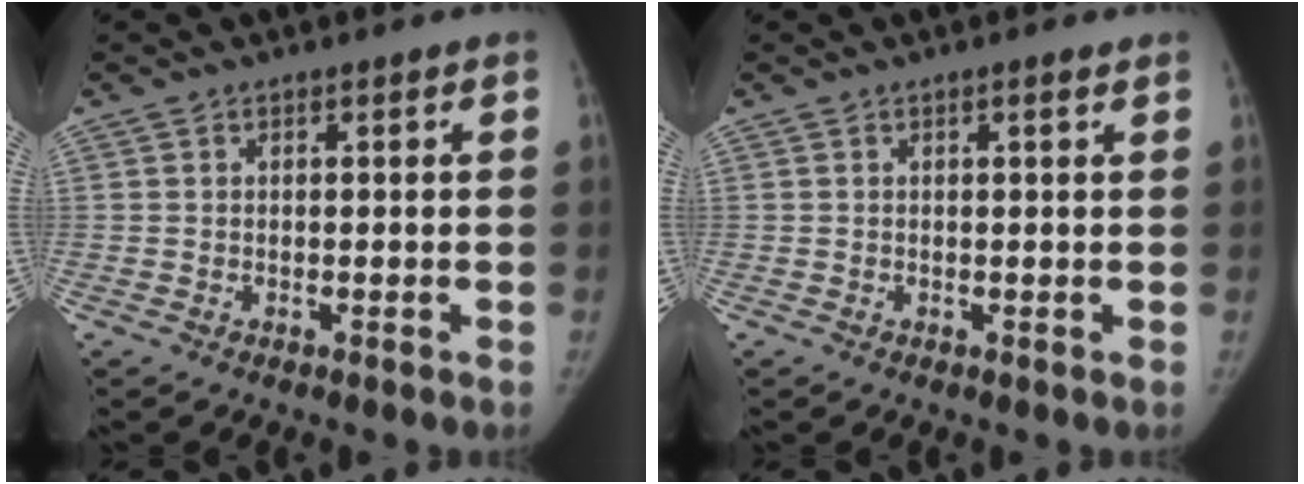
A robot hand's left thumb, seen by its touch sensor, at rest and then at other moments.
{"total": 1.3, "force": [0.8, 0.2, 1.0], "torque": [-0.016, -0.002, 0.011]}